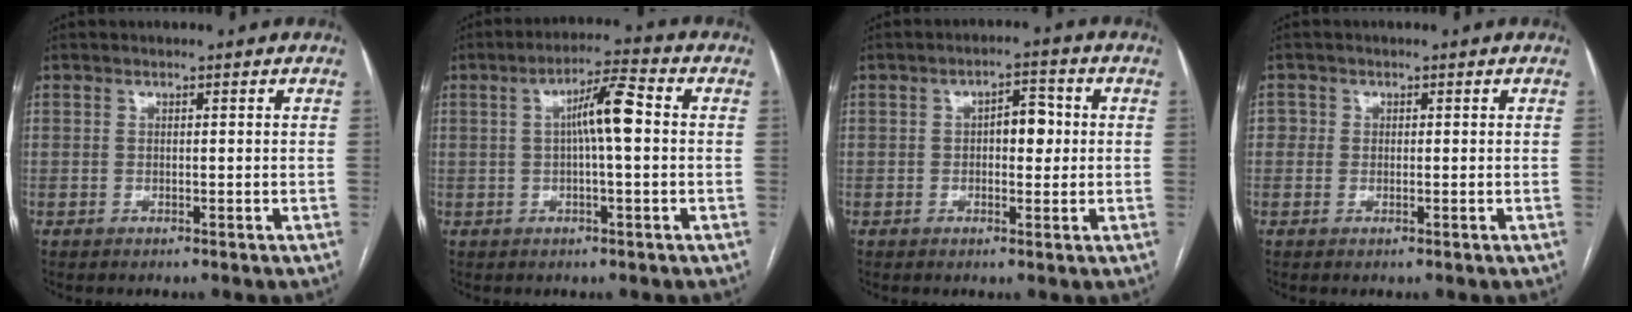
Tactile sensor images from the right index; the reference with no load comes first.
{"total": 6.8, "force": [0.5, 0.5, 6.8], "torque": [-0.116, 0.019, 0.006]}
{"total": 4.5, "force": [0.3, 2.2, 3.9], "torque": [-0.056, 0.014, 0.005]}
{"total": 1.7, "force": [0.2, 1.6, 0.3], "torque": [0.007, 0.005, 0.000]}